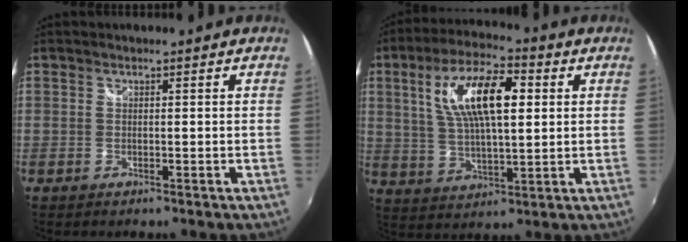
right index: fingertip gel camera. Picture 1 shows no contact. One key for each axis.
{"total": 14.4, "fx": 3.9, "fy": 5.4, "fz": 12.8, "tx": -0.237, "ty": 0.017, "tz": 0.072}